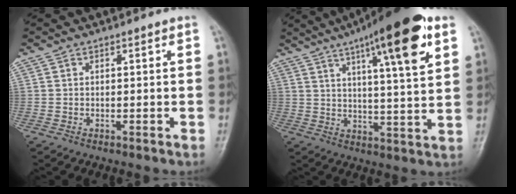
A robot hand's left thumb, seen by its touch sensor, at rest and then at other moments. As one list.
[{"total": 18.5, "force": [9.5, 3.7, 15.4], "torque": [-0.217, -0.023, 0.140]}]